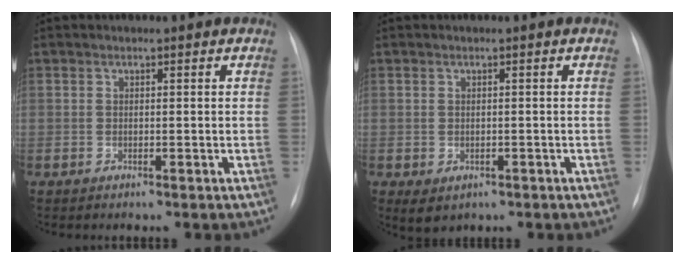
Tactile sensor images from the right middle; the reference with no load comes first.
{"total": 2.8, "force": [-1.1, 2.1, 1.5], "torque": [-0.021, -0.004, -0.002]}